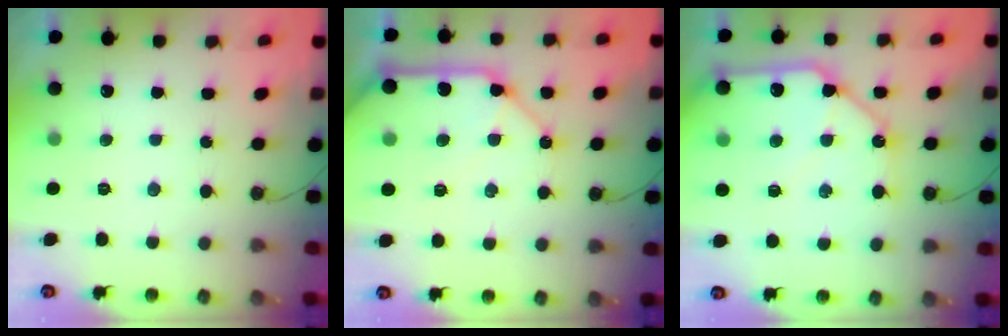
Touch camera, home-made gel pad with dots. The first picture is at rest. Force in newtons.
{"total": 16.6, "press": 16.5, "slide": 2.3}
{"total": 15.9, "press": 15.9, "slide": 1.3}